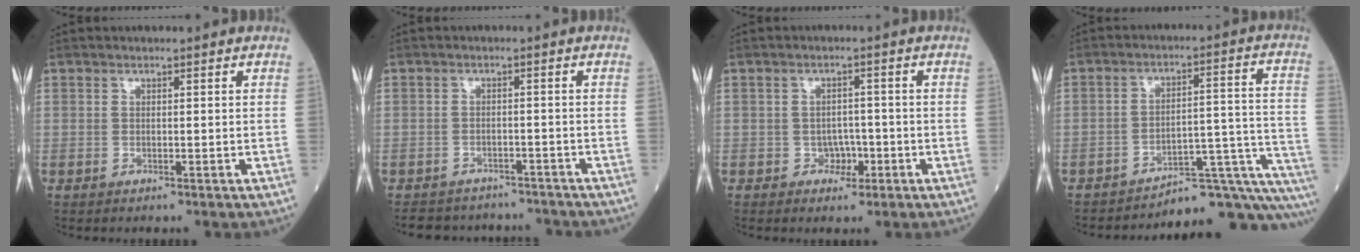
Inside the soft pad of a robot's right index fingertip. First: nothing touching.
{"total": 8.5, "force": [-7.8, 3.3, 0.8], "torque": [-0.010, 0.015, -0.094]}
{"total": 2.7, "force": [-1.1, 2.1, 1.2], "torque": [-0.009, 0.008, -0.015]}
{"total": 13.8, "force": [-12.2, 2.8, 5.7], "torque": [-0.020, 0.073, -0.155]}